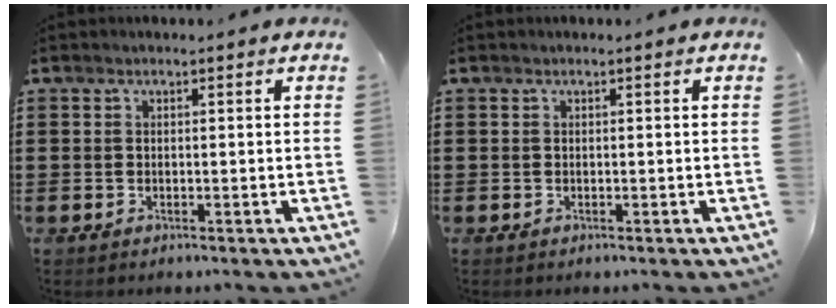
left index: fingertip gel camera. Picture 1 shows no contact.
{"total": 0.0}